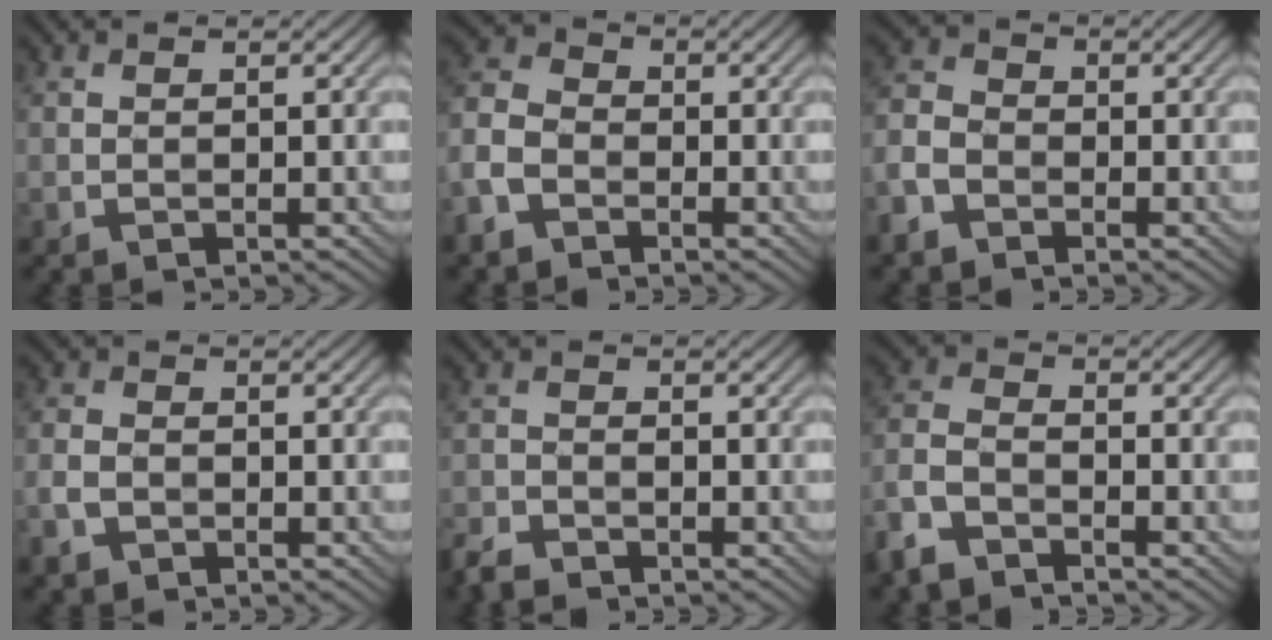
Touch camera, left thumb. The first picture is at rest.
{"total": 5.3, "force": [-2.9, 3.5, 2.7], "torque": [-0.081, 0.002, -0.076]}
{"total": 4.6, "force": [-2.8, 3.0, 2.0], "torque": [-0.061, 0.000, -0.073]}
{"total": 3.2, "force": [-1.7, 2.2, 1.6], "torque": [-0.045, -0.006, -0.042]}
{"total": 3.2, "force": [-2.9, 1.0, 1.2], "torque": [-0.026, -0.009, -0.065]}
{"total": 5.9, "force": [-4.4, 2.6, 3.0], "torque": [-0.074, -0.004, -0.106]}